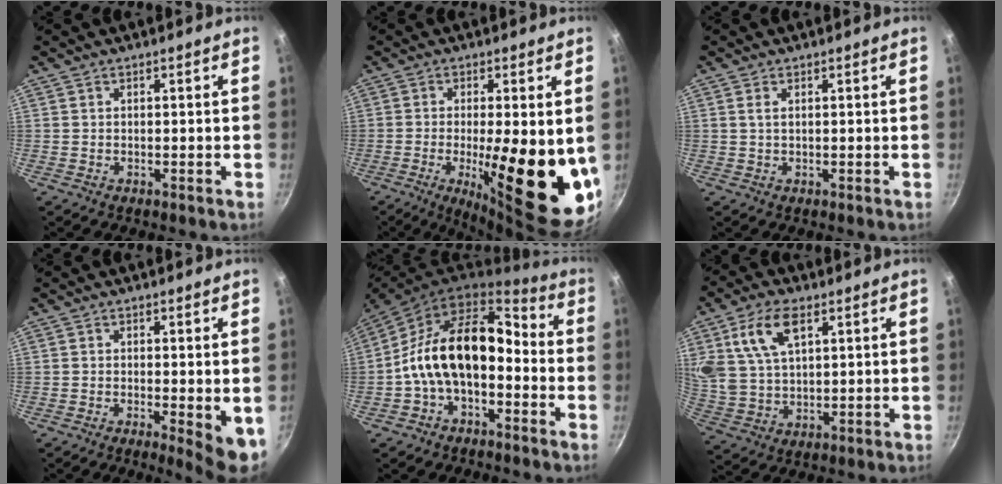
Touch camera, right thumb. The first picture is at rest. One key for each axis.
{"total": 19.3, "fx": -2.2, "fy": 5.8, "fz": 18.2, "tx": -0.246, "ty": -0.026, "tz": -0.025}
{"total": 1.3, "fx": 0.5, "fy": 0.6, "fz": 1.1, "tx": -0.021, "ty": 0.000, "tz": 0.008}
{"total": 6.3, "fx": -1.3, "fy": 1.6, "fz": 6.0, "tx": -0.074, "ty": -0.010, "tz": -0.014}
{"total": 16.0, "fx": -3.0, "fy": 9.7, "fz": 12.4, "tx": -0.188, "ty": 0.059, "tz": -0.070}
{"total": 11.7, "fx": 4.9, "fy": 6.4, "fz": 8.5, "tx": -0.156, "ty": -0.010, "tz": 0.099}